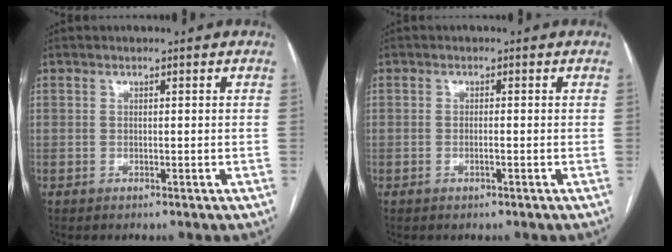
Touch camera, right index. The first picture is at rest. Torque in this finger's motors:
{"motor_torque": [-0.02, 0.12, -0.07, 0.00]}